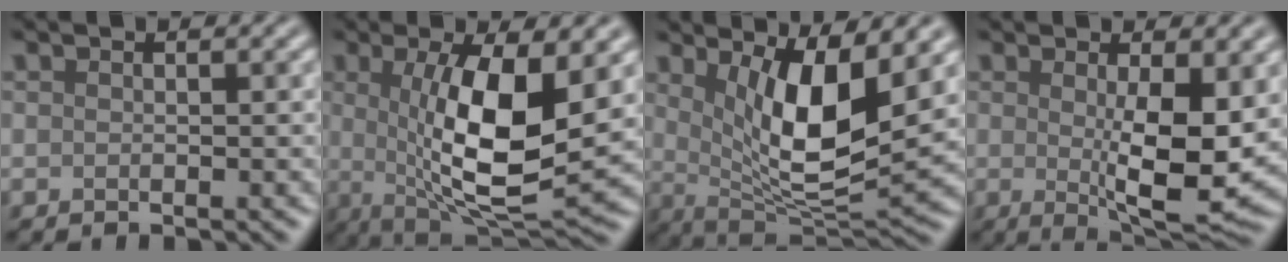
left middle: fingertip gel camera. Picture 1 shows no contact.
{"total": 10.5, "force": [0.9, 3.3, 9.9], "torque": [-0.162, -0.013, 0.019]}
{"total": 8.5, "force": [2.5, 2.7, 7.6], "torque": [-0.129, -0.023, 0.048]}
{"total": 6.8, "force": [0.4, 1.7, 6.5], "torque": [-0.103, -0.018, 0.015]}